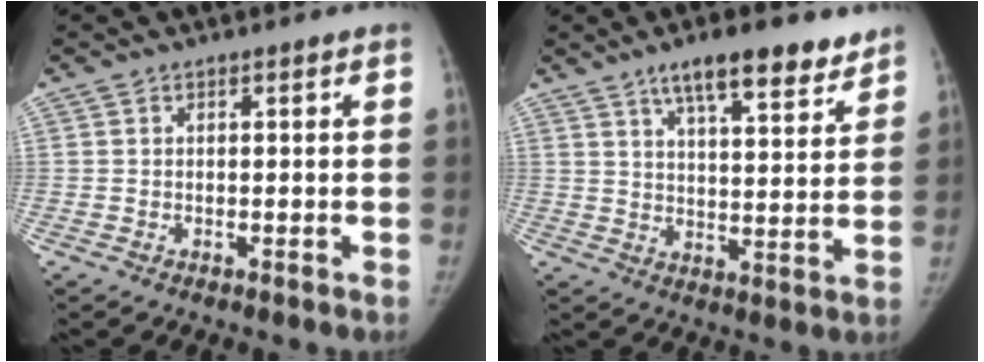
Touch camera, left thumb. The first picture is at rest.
{"total": 12.4, "force": [8.8, 3.6, 8.0], "torque": [-0.092, -0.042, 0.134]}